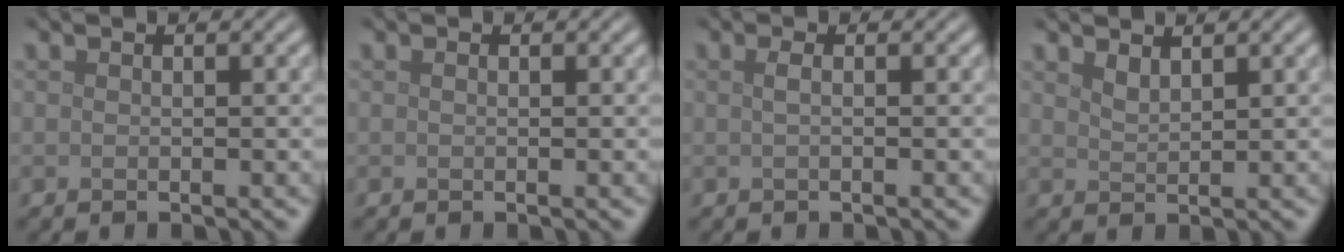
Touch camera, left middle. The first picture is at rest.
{"total": 0.0}
{"total": 1.0, "force": [0.0, 0.4, 1.0], "torque": [-0.017, 0.003, -0.003]}
{"total": 1.2, "force": [1.1, 0.3, 0.6], "torque": [-0.016, -0.006, 0.023]}